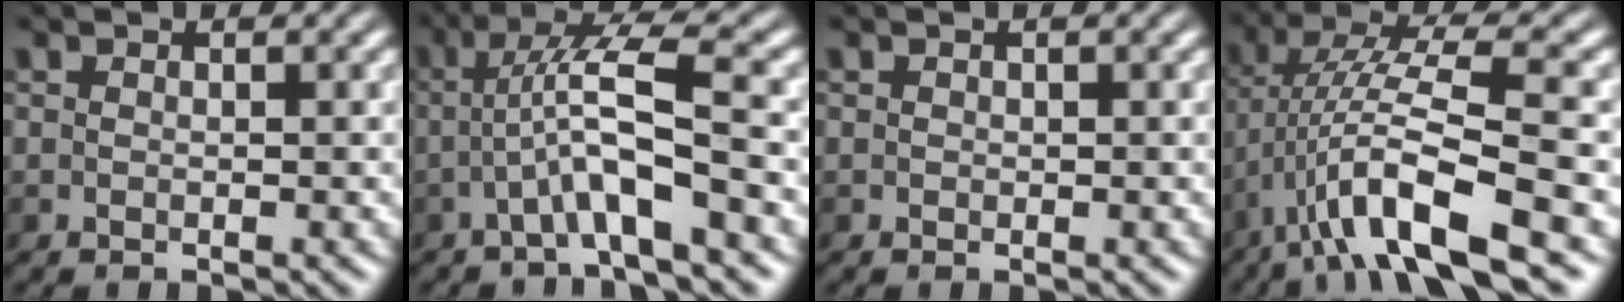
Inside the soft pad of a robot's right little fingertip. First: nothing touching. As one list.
[{"total": 4.8, "force": [-2.0, -0.1, 4.4], "torque": [-0.085, 0.024, -0.036]}, {"total": 0.6, "force": [0.3, 0.5, 0.3], "torque": [0.003, 0.005, -0.003]}, {"total": 9.1, "force": [-3.9, 1.8, 8.0], "torque": [-0.150, 0.022, -0.072]}]